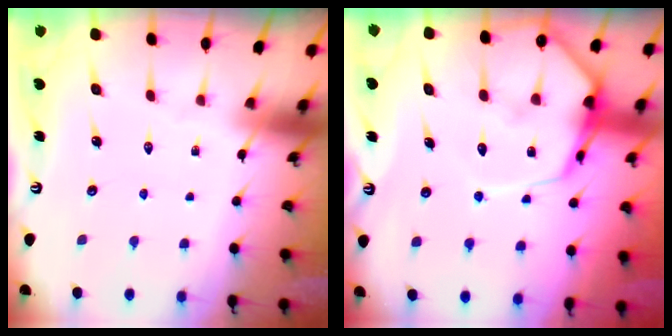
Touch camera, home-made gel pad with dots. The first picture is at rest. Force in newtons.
{"total": 13.9, "press": 13.8, "slide": 1.2}